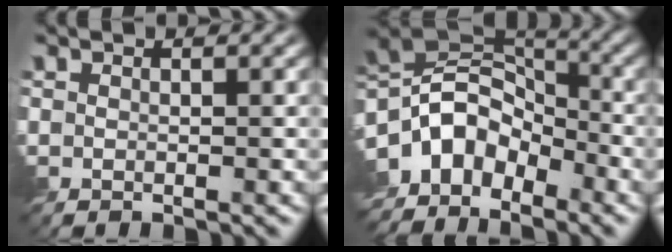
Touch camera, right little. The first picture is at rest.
{"total": 8.1, "force": [-5.2, 4.5, 4.2], "torque": [-0.072, 0.013, -0.114]}